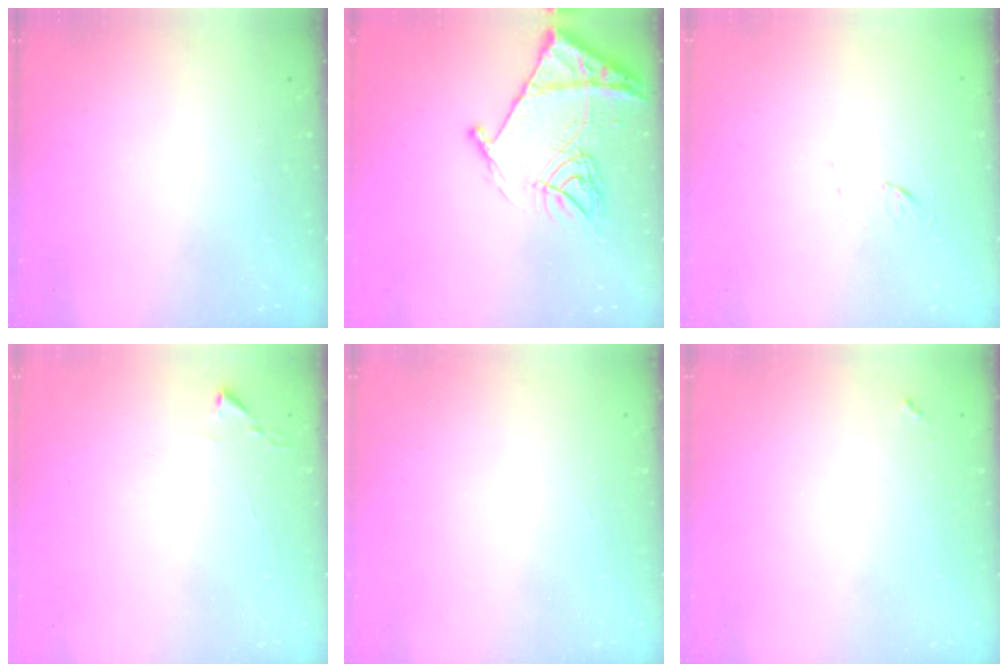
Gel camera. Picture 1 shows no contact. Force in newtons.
{"total": 15.9, "press": 15.8, "slide": 1.6}
{"total": 3.1, "press": 2.8, "slide": 1.2}
{"total": 2.4, "press": 2.4, "slide": 0.3}
{"total": 0.0}
{"total": 3.5, "press": 3.5, "slide": 0.3}